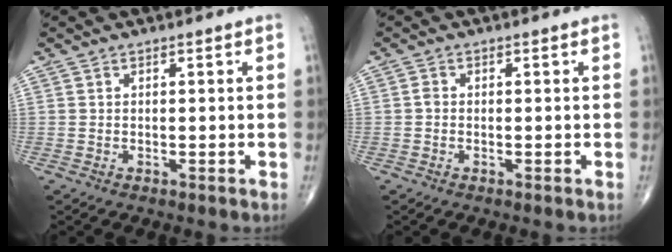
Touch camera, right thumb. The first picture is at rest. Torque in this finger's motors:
{"motor_torque": [0.08, 0.04, 0.20, 0.11, 0.02]}